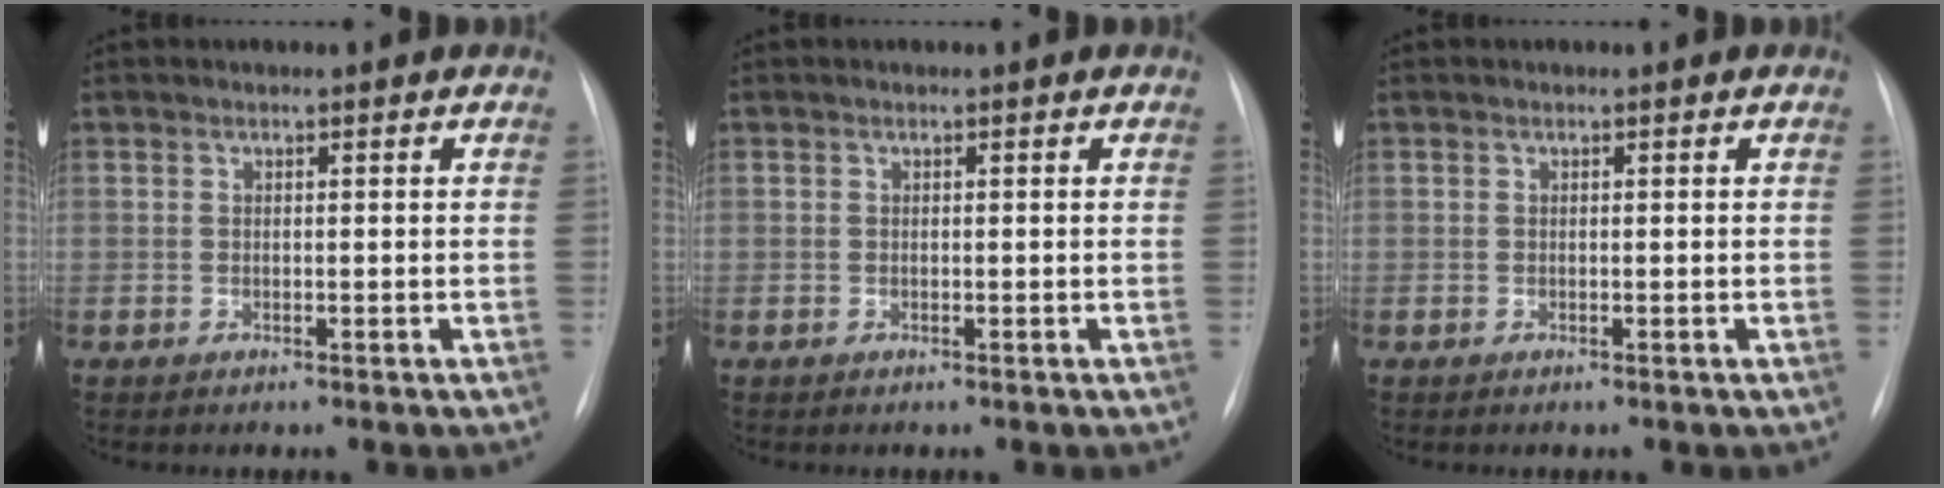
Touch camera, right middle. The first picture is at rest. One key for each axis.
{"total": 0.0}
{"total": 0.0}